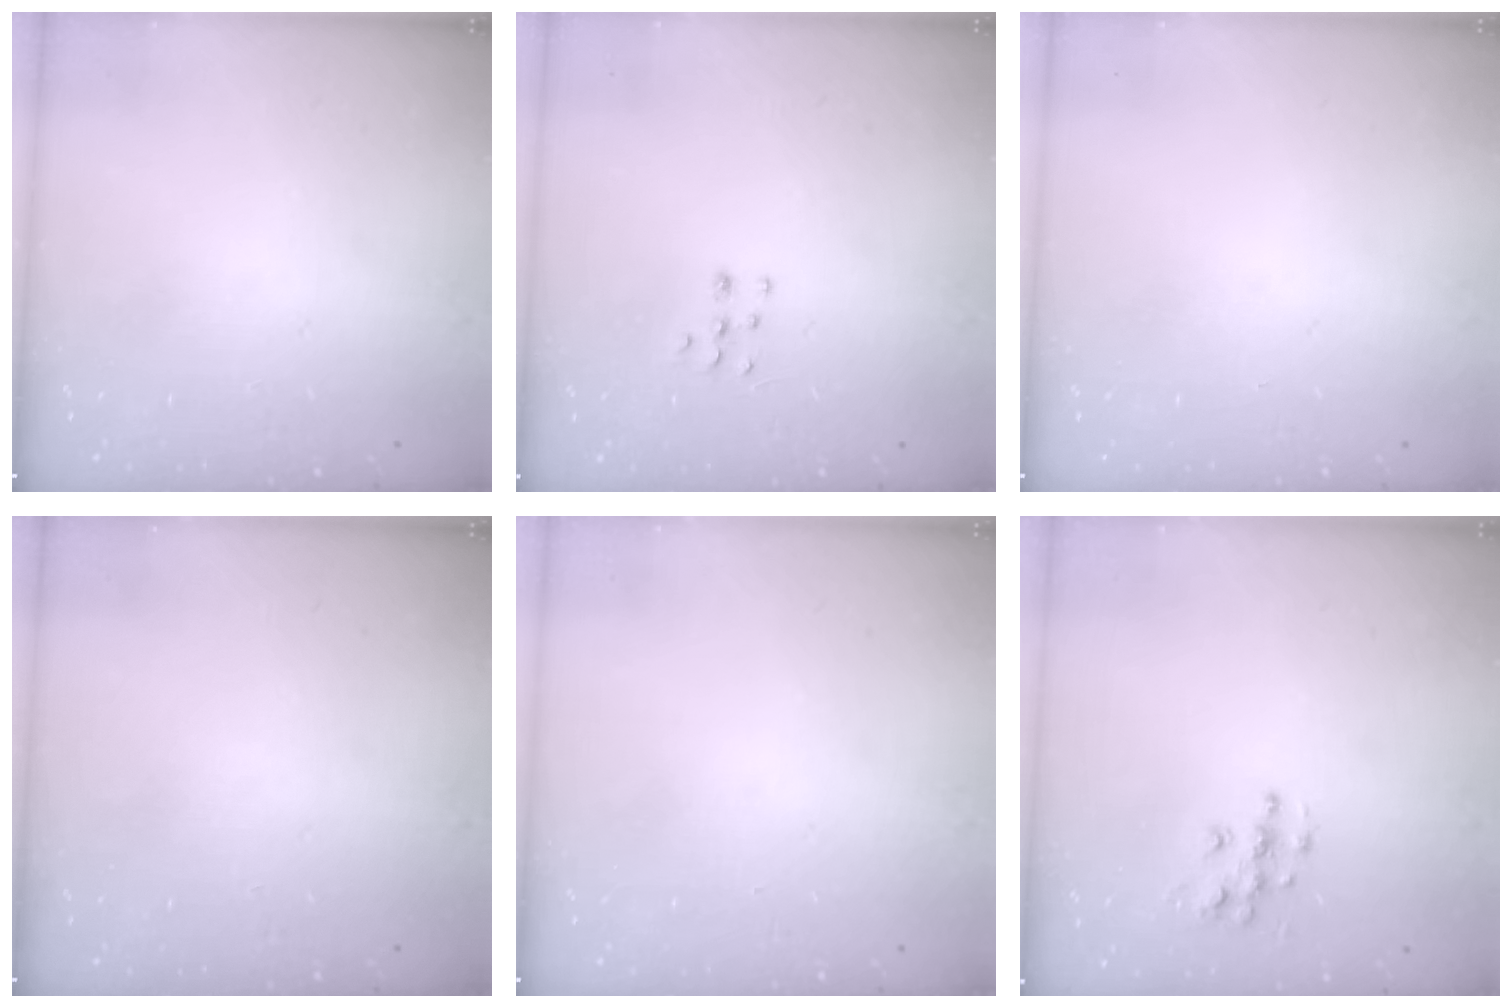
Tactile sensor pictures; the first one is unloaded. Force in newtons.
{"total": 4.4, "press": 4.3, "slide": 0.9}
{"total": 0.0}
{"total": 0.0}
{"total": 0.0}
{"total": 7.3, "press": 7.3, "slide": 0.2}